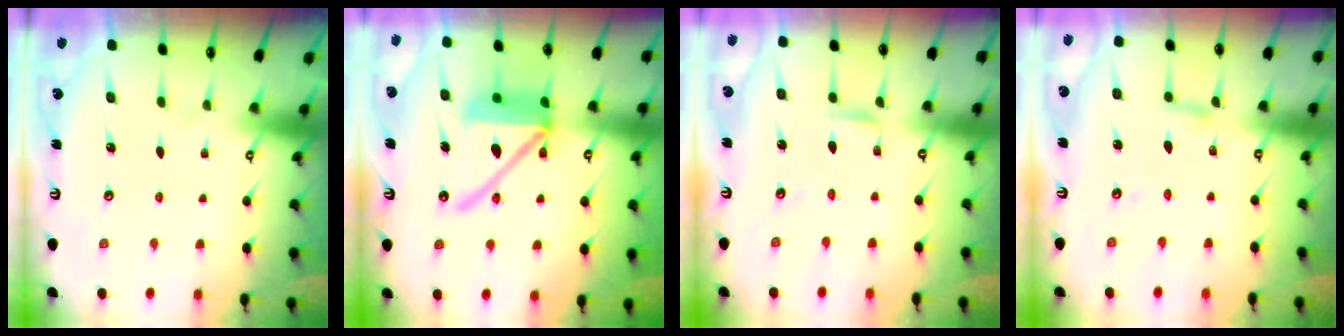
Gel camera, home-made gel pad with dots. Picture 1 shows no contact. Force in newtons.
{"total": 14.7, "press": 14.6, "slide": 2.0}
{"total": 2.0, "press": 2.0, "slide": 0.2}
{"total": 2.4, "press": 2.4, "slide": 0.2}